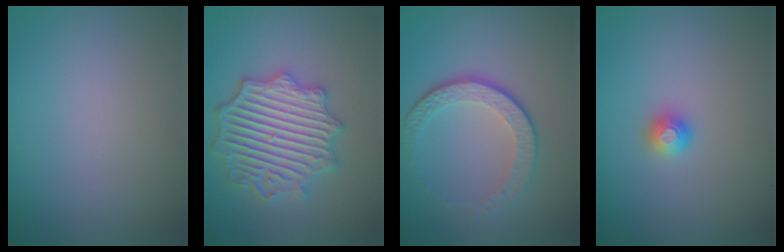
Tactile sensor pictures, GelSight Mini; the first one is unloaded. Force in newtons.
{"total": 6.8, "press": 6.7, "slide": 1.1}
{"total": 4.3, "press": 3.0, "slide": 3.1}
{"total": 1.5, "press": 1.5, "slide": 0.2}